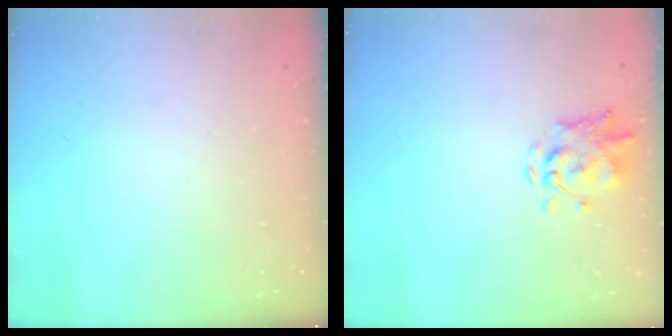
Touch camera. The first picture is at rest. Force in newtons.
{"total": 1.8, "press": 1.8, "slide": 0.4}